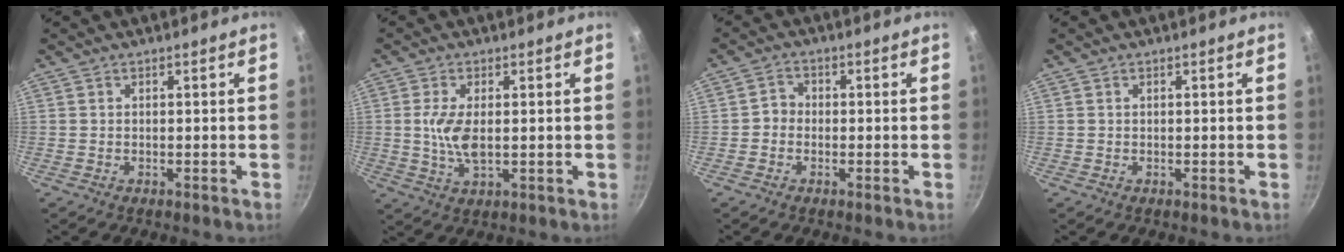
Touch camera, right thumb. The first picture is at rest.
{"total": 6.3, "force": [0.3, 2.9, 5.6], "torque": [-0.115, -0.005, 0.008]}
{"total": 2.5, "force": [-0.8, 2.2, 1.0], "torque": [-0.003, 0.013, -0.022]}
{"total": 0.0}